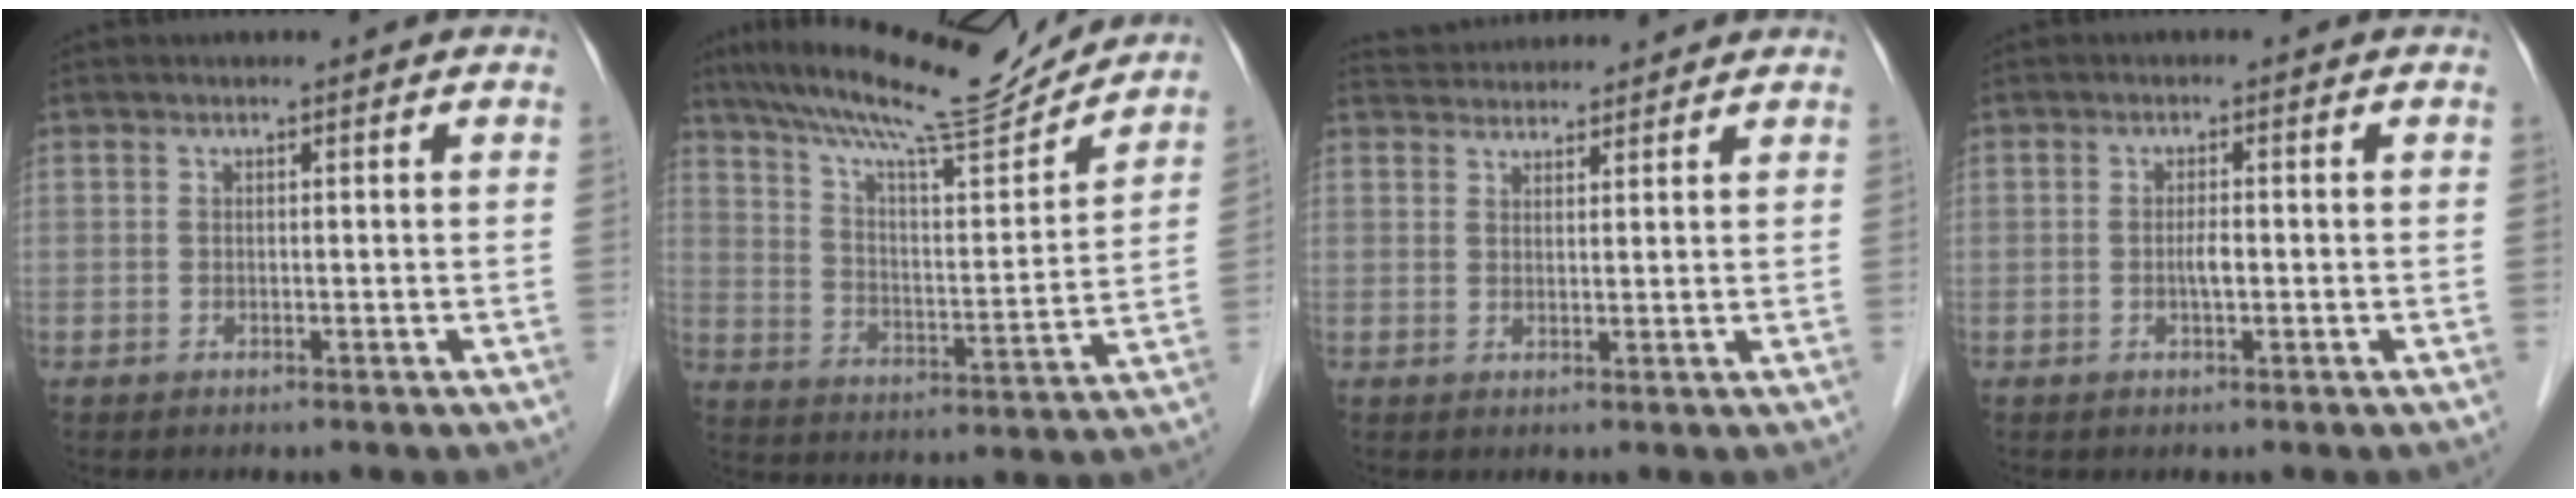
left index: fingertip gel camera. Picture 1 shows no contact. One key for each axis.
{"total": 17.9, "fx": 16.4, "fy": 1.1, "fz": 7.1, "tx": -0.127, "ty": -0.006, "tz": 0.256}
{"total": 7.4, "fx": 7.2, "fy": 1.2, "fz": 1.4, "tx": -0.026, "ty": 0.032, "tz": 0.111}
{"total": 1.6, "fx": -0.5, "fy": 0.3, "fz": 1.5, "tx": -0.028, "ty": -0.002, "tz": -0.009}